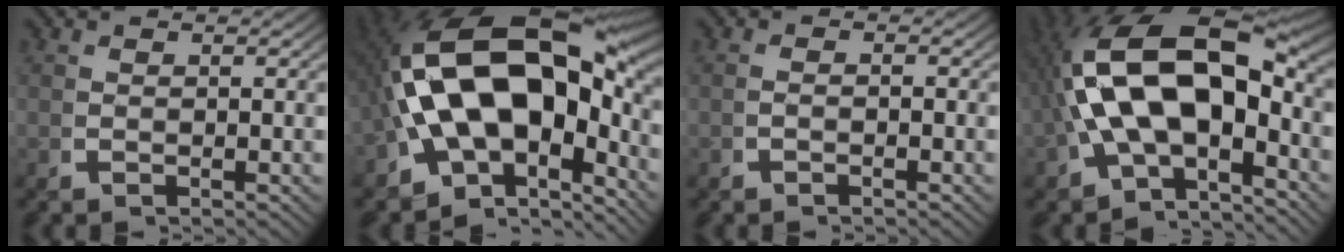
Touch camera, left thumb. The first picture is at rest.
{"total": 23.5, "force": [-0.3, 14.8, 18.2], "torque": [-0.337, -0.055, 0.015]}
{"total": 0.8, "force": [-0.7, 0.0, 0.2], "torque": [-0.004, 0.002, -0.015]}
{"total": 17.5, "force": [-0.3, 10.6, 13.9], "torque": [-0.284, -0.042, 0.013]}